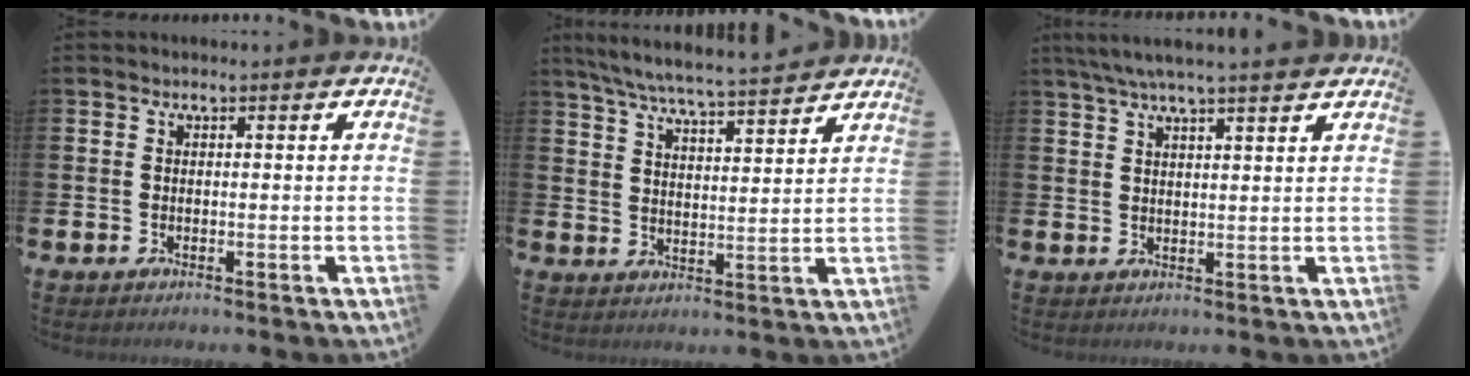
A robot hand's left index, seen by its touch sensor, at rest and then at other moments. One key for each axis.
{"total": 6.8, "fx": 6.4, "fy": 0.1, "fz": 2.2, "tx": -0.061, "ty": -0.043, "tz": 0.112}
{"total": 5.1, "fx": 4.6, "fy": -0.1, "fz": 2.3, "tx": -0.051, "ty": -0.011, "tz": 0.082}